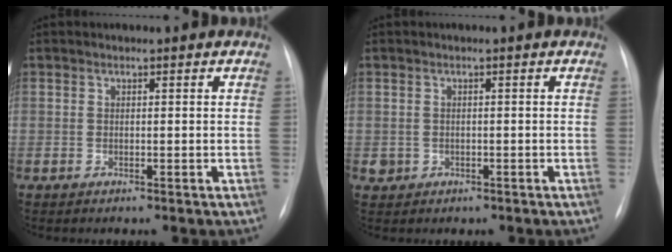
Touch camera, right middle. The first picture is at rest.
{"total": 1.7, "force": [-0.4, 1.6, 0.2], "torque": [-0.004, 0.005, 0.000]}